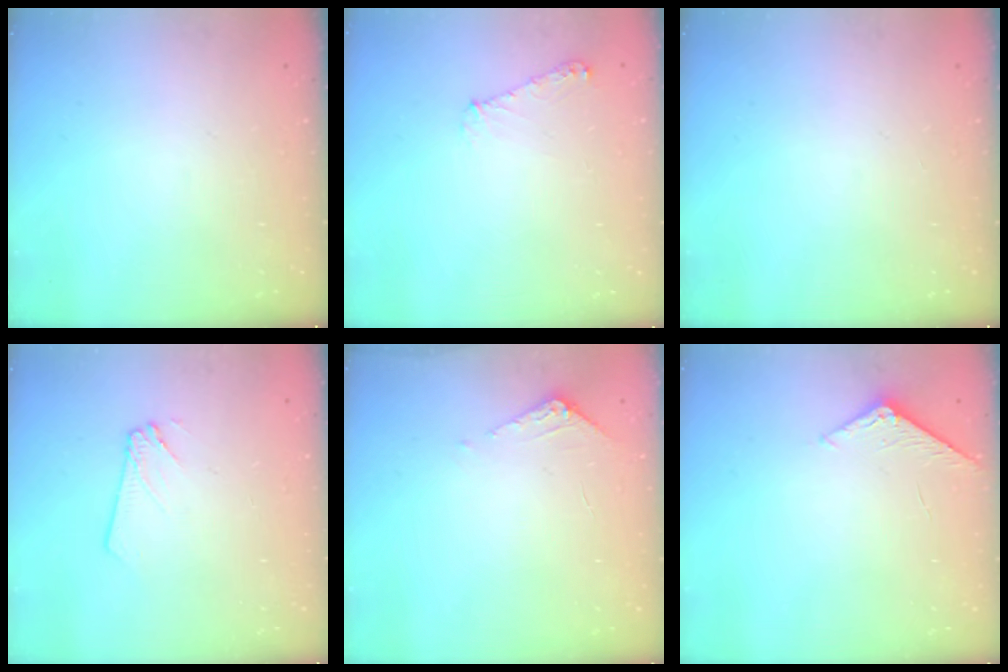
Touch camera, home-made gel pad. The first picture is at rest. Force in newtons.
{"total": 5.7, "press": 5.7, "slide": 0.5}
{"total": 0.0}
{"total": 2.4, "press": 2.4, "slide": 0.2}
{"total": 5.0, "press": 5.0, "slide": 0.5}
{"total": 5.6, "press": 5.6, "slide": 0.6}